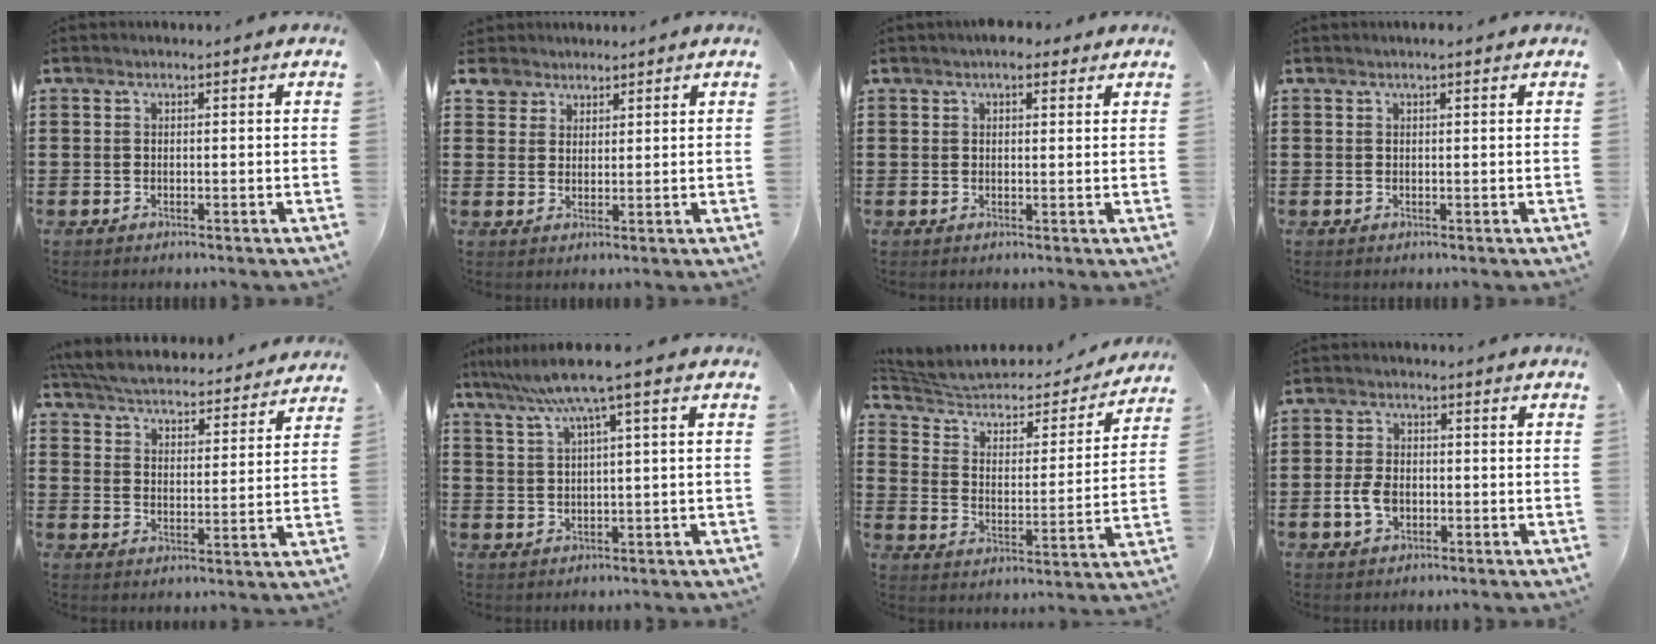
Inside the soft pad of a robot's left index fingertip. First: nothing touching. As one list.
[{"total": 3.7, "force": [2.7, 2.4, 0.2], "torque": [-0.022, 0.005, 0.052]}, {"total": 2.8, "force": [2.2, 1.2, 1.4], "torque": [-0.023, 0.005, 0.038]}, {"total": 0.8, "force": [0.4, 0.0, 0.6], "torque": [-0.012, 0.000, 0.008]}, {"total": 5.2, "force": [5.2, 0.0, 0.6], "torque": [-0.040, -0.040, 0.088]}, {"total": 6.4, "force": [3.4, -0.3, 5.4], "torque": [-0.112, -0.007, 0.055]}, {"total": 4.4, "force": [3.6, 1.7, 1.8], "torque": [-0.057, -0.031, 0.054]}, {"total": 4.4, "force": [-1.0, 2.9, 3.2], "torque": [-0.081, -0.002, -0.024]}]